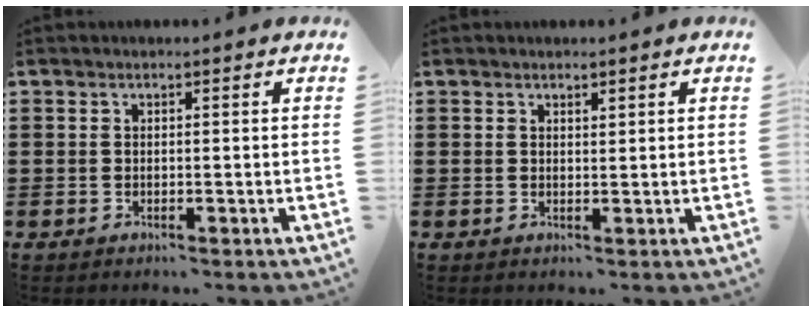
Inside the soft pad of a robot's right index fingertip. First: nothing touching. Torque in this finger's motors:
{"motor_torque": [-0.30, 0.09, 0.01, -0.01]}